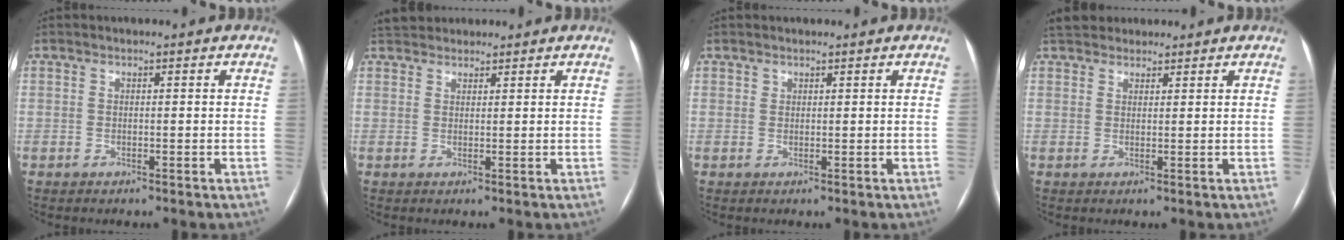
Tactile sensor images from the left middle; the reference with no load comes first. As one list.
[{"total": 4.1, "force": [3.7, 1.5, 0.7], "torque": [-0.014, 0.030, 0.066]}, {"total": 0.8, "force": [0.7, 0.4, 0.0], "torque": [0.003, 0.001, 0.011]}, {"total": 5.4, "force": [4.7, 2.3, 1.4], "torque": [-0.018, 0.031, 0.082]}]